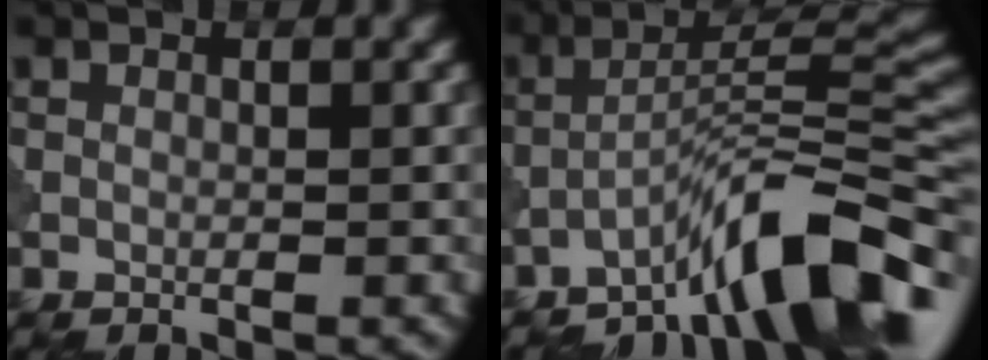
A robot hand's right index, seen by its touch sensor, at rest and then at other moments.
{"total": 8.7, "force": [-5.8, 1.5, 6.3], "torque": [-0.085, 0.016, -0.105]}